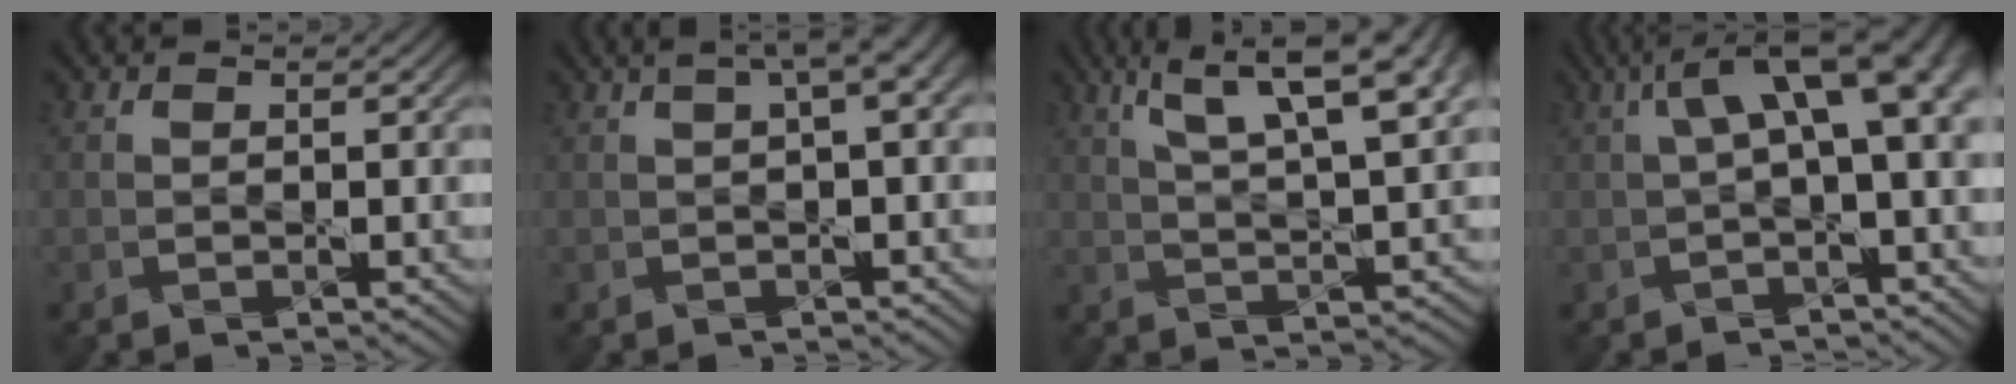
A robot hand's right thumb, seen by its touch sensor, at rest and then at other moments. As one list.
[{"total": 4.3, "force": [1.5, 1.0, 3.9], "torque": [-0.055, 0.021, 0.023]}, {"total": 12.7, "force": [6.4, 3.5, 10.4], "torque": [-0.187, 0.014, 0.102]}, {"total": 8.5, "force": [1.5, 2.7, 7.9], "torque": [-0.128, 0.018, 0.024]}]